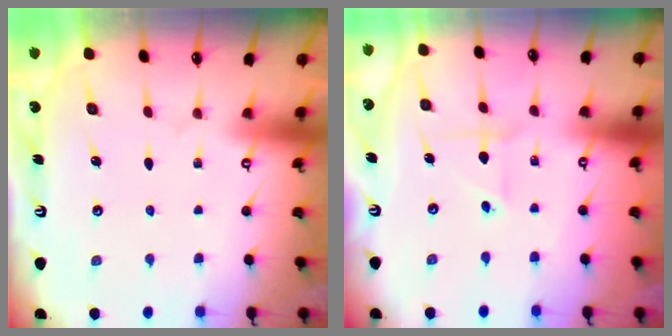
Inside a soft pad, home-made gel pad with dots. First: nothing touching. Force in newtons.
{"total": 2.5, "press": 2.5, "slide": 0.2}